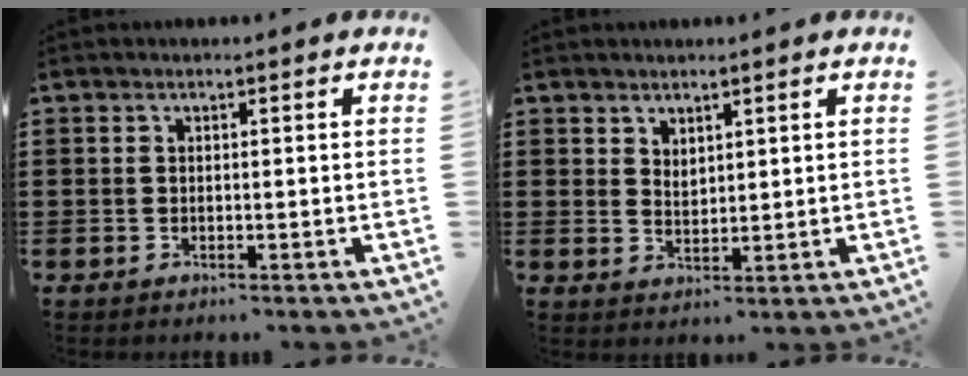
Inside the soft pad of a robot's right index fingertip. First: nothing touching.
{"total": 2.2, "force": [2.0, 1.0, 0.1], "torque": [-0.006, 0.004, 0.039]}